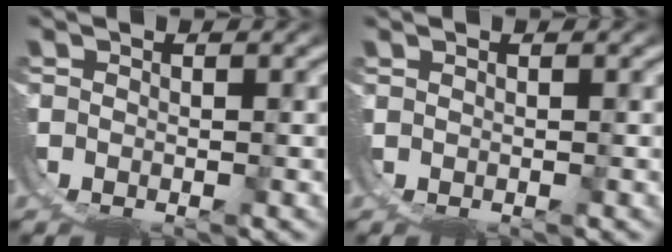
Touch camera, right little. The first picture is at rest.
{"total": 0.0}